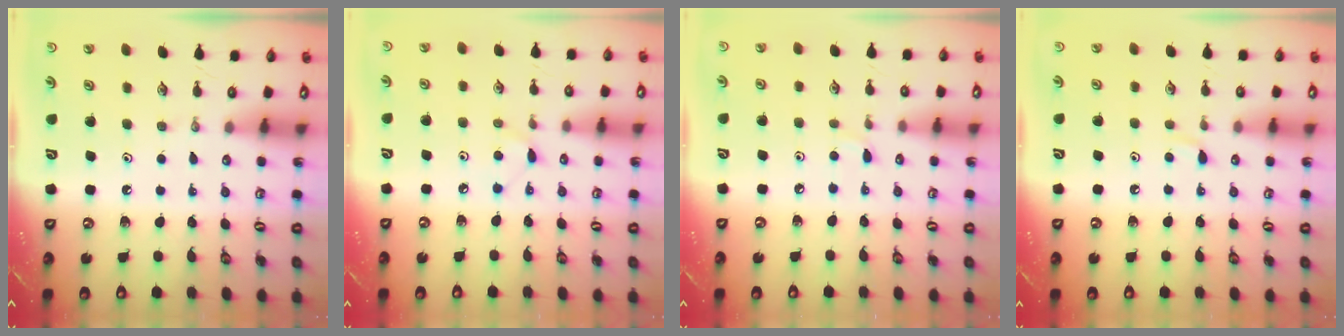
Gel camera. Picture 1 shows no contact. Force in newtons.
{"total": 4.7, "press": 4.6, "slide": 0.5}
{"total": 2.8, "press": 2.7, "slide": 0.4}
{"total": 3.3, "press": 3.3, "slide": 0.6}